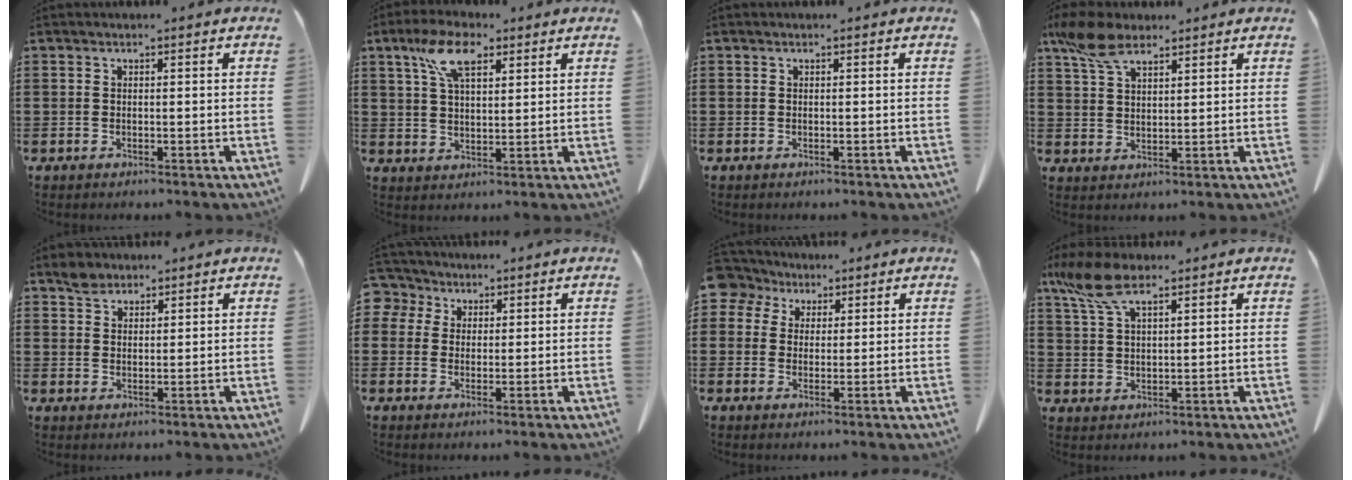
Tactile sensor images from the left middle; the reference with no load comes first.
{"total": 8.0, "force": [4.5, 3.3, 5.7], "torque": [-0.127, 0.011, 0.083]}
{"total": 0.0}
{"total": 7.7, "force": [5.3, 3.1, 4.7], "torque": [-0.107, -0.002, 0.100]}
{"total": 2.8, "force": [2.4, 1.4, 0.7], "torque": [-0.011, -0.001, 0.045]}
{"total": 3.8, "force": [2.1, 3.0, 0.6], "torque": [-0.023, 0.006, 0.037]}
{"total": 4.7, "force": [3.0, 3.5, 1.2], "torque": [-0.038, 0.007, 0.053]}
{"total": 8.0, "force": [5.1, 2.8, 5.5], "torque": [-0.133, -0.008, 0.093]}